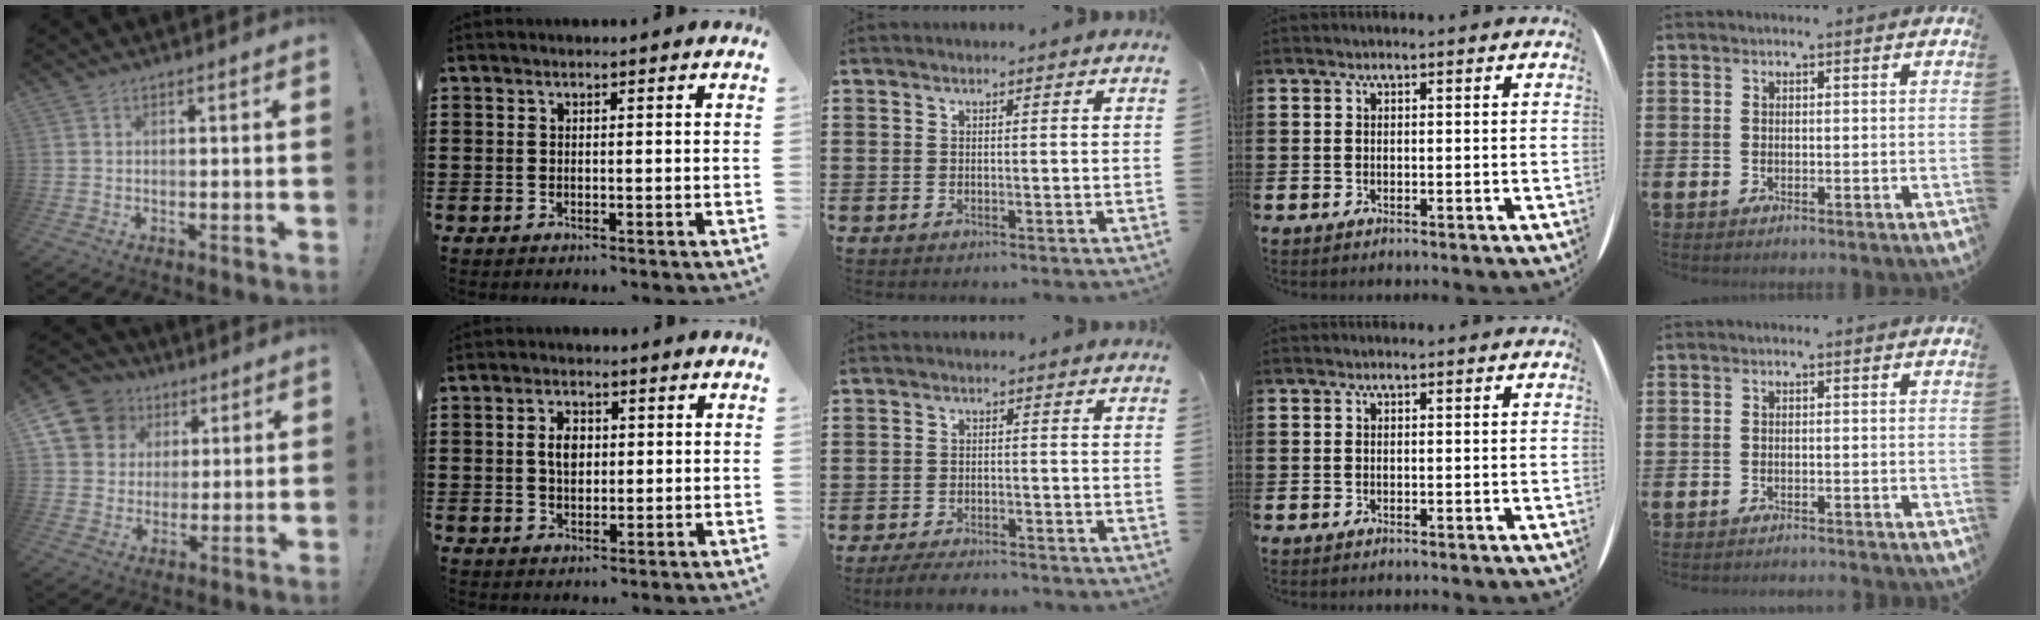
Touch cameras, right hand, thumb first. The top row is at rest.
{"thumb": {"total": 12.3, "force": [5.0, 10.4, 4.2], "torque": [-0.060, -0.026, 0.106]}, "index": {"total": 3.7, "force": [0.4, 2.3, 2.8], "torque": [-0.052, 0.008, 0.004]}, "middle": {"total": 3.2, "force": [-3.1, 0.3, 0.7], "torque": [-0.013, 0.000, -0.063]}, "little": {"total": 0.7, "force": [-0.7, -0.1, 0.0], "torque": [0.000, -0.001, -0.015]}}